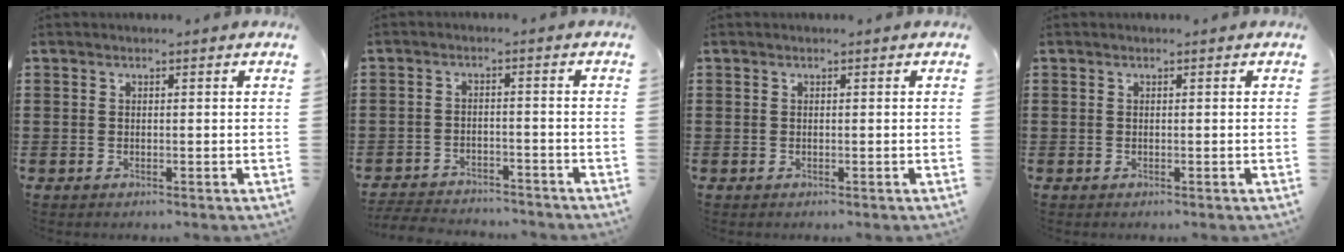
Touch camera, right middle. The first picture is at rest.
{"total": 3.7, "force": [-3.6, 0.5, 0.1], "torque": [-0.013, -0.001, -0.080]}
{"total": 0.0}
{"total": 0.0}